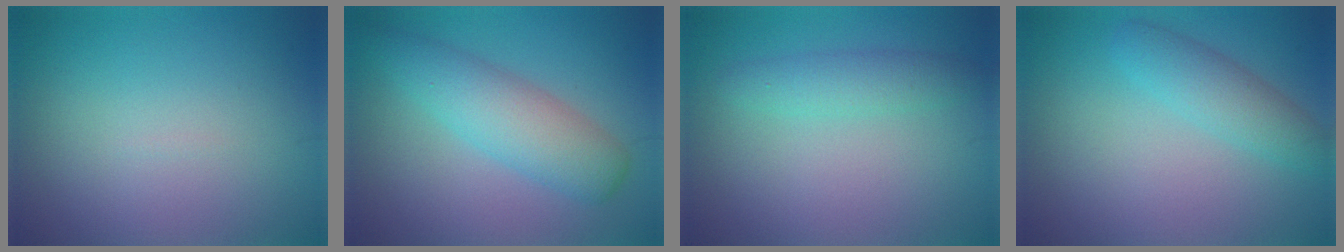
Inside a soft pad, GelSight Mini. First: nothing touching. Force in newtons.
{"total": 4.9, "press": 4.9, "slide": 0.1}
{"total": 2.3, "press": 2.3, "slide": 0.2}
{"total": 3.1, "press": 3.1, "slide": 0.1}